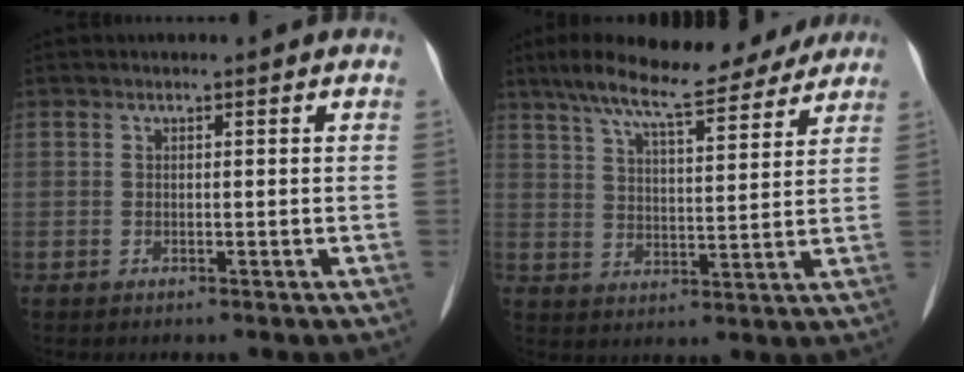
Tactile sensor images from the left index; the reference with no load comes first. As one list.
[{"total": 15.8, "force": [13.2, 3.3, 8.0], "torque": [-0.136, 0.025, 0.200]}]